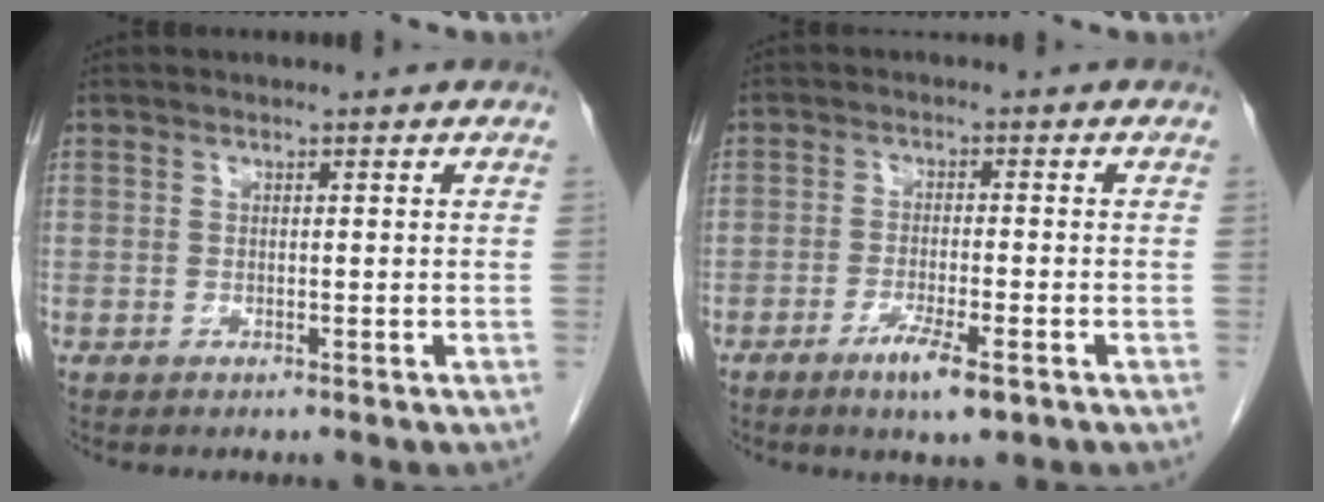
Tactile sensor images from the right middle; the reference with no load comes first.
{"total": 5.0, "force": [-2.9, 0.6, 4.0], "torque": [-0.074, -0.007, -0.048]}